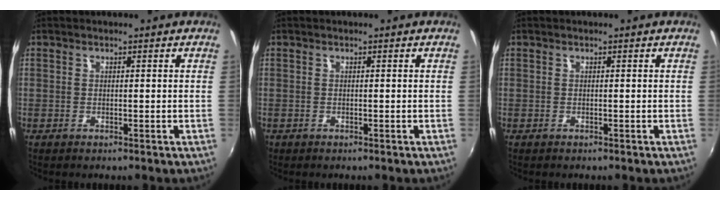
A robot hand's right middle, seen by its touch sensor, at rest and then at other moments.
{"total": 0.5, "force": [-0.3, 0.4, -0.2], "torque": [0.002, -0.004, -0.006]}
{"total": 0.0}